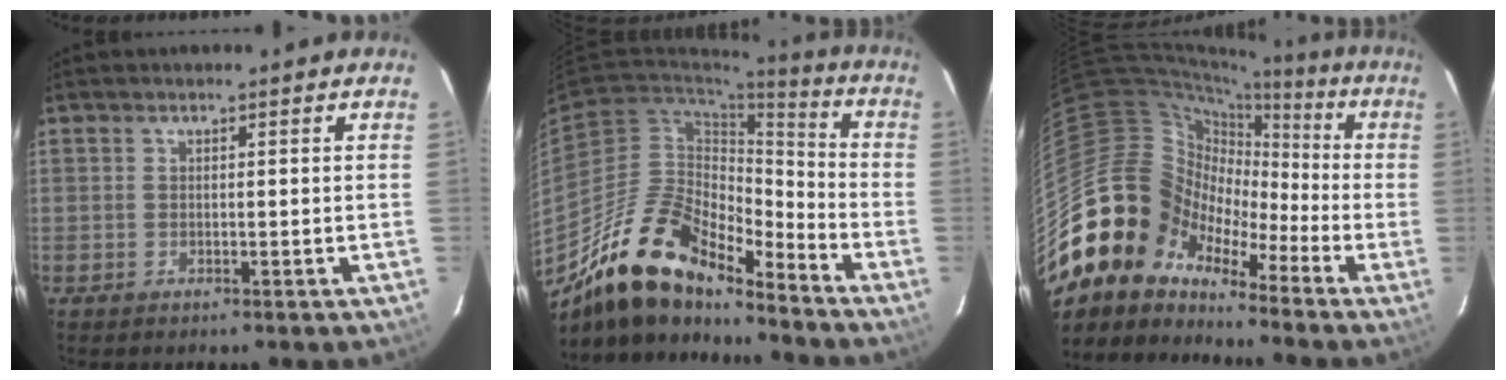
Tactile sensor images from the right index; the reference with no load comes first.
{"total": 18.9, "force": [-15.5, 6.1, 8.9], "torque": [-0.158, 0.007, -0.283]}
{"total": 13.4, "force": [-8.2, 10.3, 2.3], "torque": [-0.060, 0.042, -0.173]}